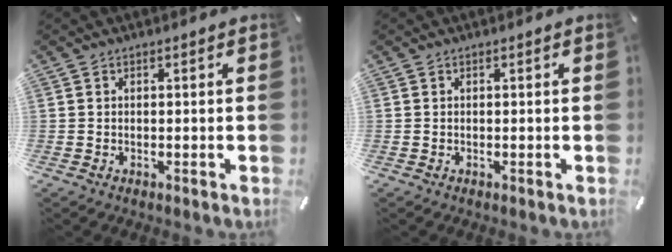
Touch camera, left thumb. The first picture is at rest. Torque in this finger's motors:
{"motor_torque": [0.00, 0.00, 0.15, 0.15, 0.00]}